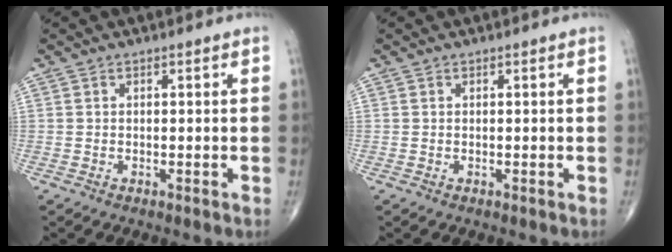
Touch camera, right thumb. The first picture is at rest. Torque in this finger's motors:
{"motor_torque": [0.17, 0.14, 0.00, -0.05, 0.00]}